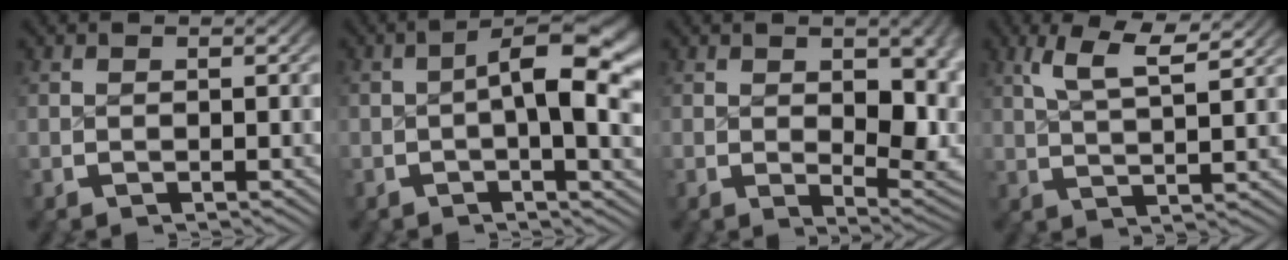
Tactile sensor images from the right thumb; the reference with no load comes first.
{"total": 7.7, "force": [0.8, 2.8, 7.2], "torque": [-0.098, -0.003, 0.006]}
{"total": 5.2, "force": [0.5, 2.6, 4.5], "torque": [-0.060, -0.025, 0.021]}
{"total": 5.1, "force": [3.4, 1.4, 3.6], "torque": [-0.068, 0.007, 0.061]}